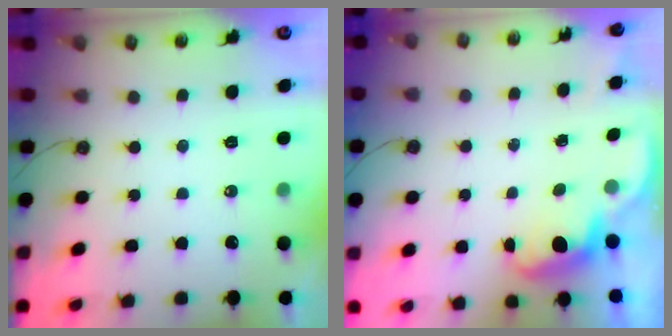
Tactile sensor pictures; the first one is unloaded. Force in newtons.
{"total": 2.5, "press": 2.4, "slide": 0.7}